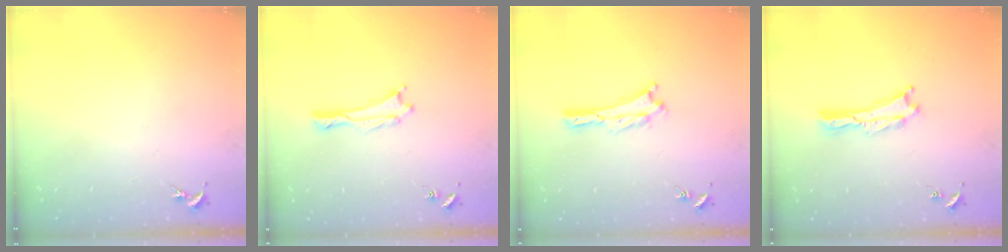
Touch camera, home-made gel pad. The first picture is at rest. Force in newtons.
{"total": 0.0}
{"total": 0.0}
{"total": 0.0}